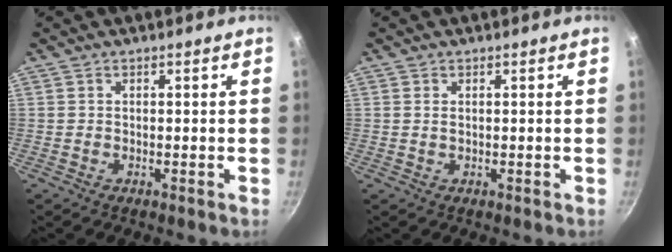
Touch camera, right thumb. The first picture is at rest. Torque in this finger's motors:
{"motor_torque": [-0.51, 0.50, 0.12, 0.61, -0.07]}